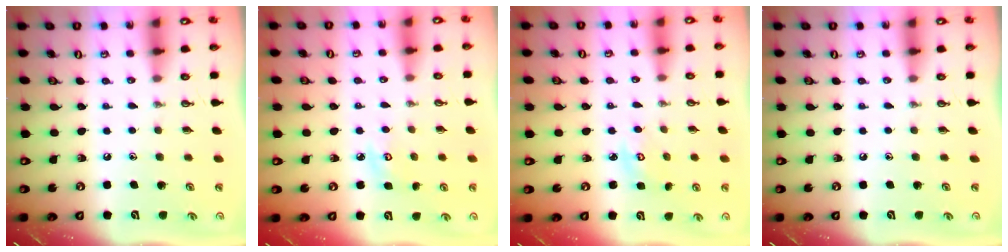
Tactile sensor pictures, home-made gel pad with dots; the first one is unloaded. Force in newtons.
{"total": 4.6, "press": 4.6, "slide": 0.5}
{"total": 3.0, "press": 3.0, "slide": 0.2}
{"total": 0.0}